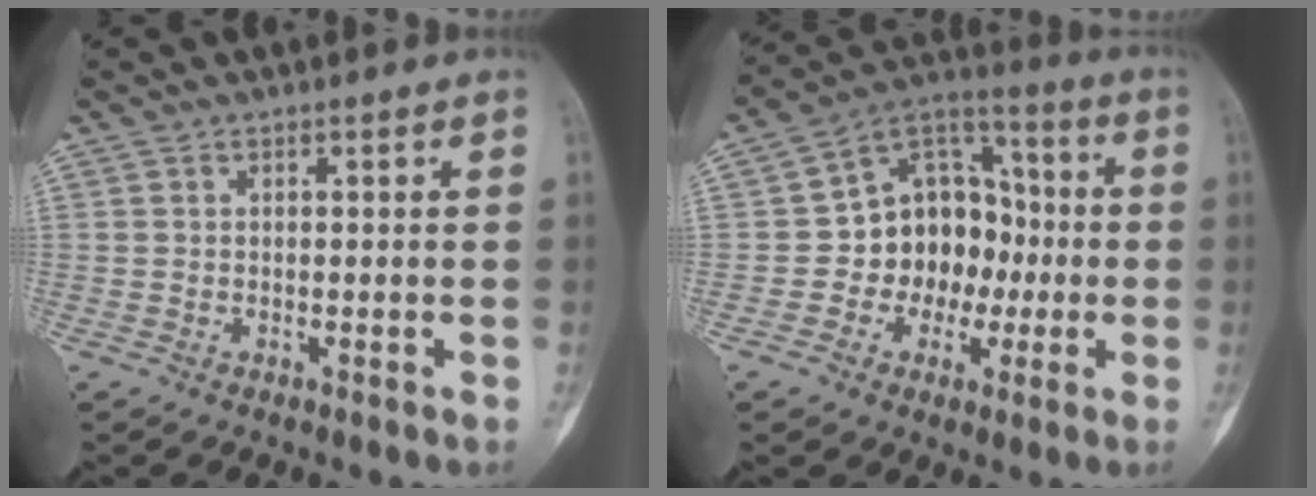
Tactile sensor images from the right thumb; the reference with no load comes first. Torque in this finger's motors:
{"motor_torque": [0.17, 0.35, 1.04, -0.13, 0.05]}